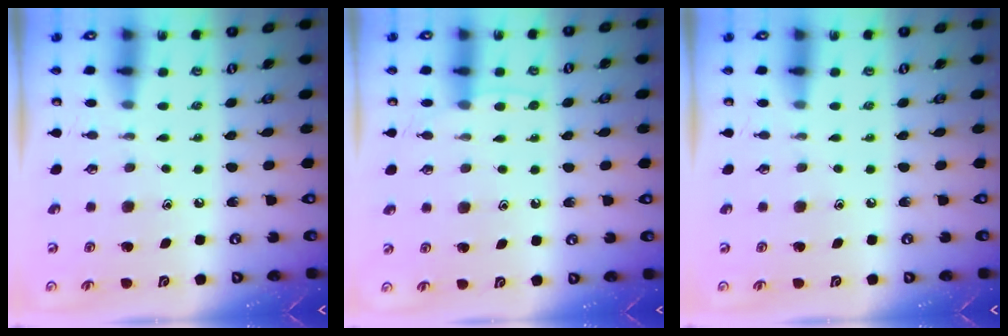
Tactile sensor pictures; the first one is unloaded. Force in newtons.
{"total": 5.6, "press": 5.5, "slide": 0.6}
{"total": 0.0}